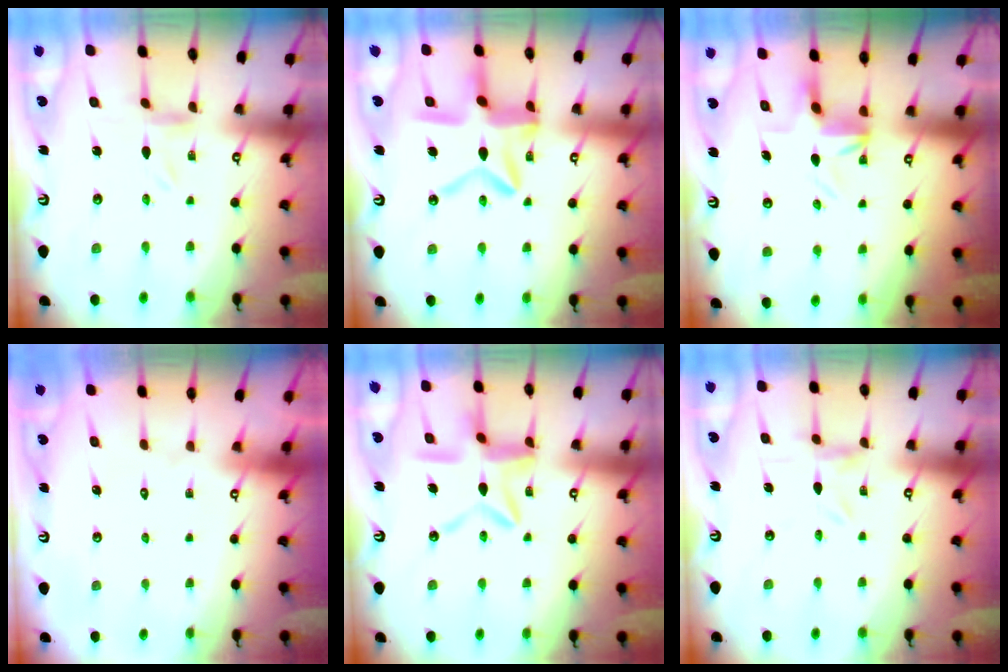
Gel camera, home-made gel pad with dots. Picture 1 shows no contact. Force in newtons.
{"total": 14.4, "press": 14.3, "slide": 1.3}
{"total": 3.9, "press": 3.9, "slide": 0.4}
{"total": 1.6, "press": 1.6, "slide": 0.1}
{"total": 11.6, "press": 11.5, "slide": 1.2}
{"total": 0.9, "press": 0.9, "slide": 0.3}